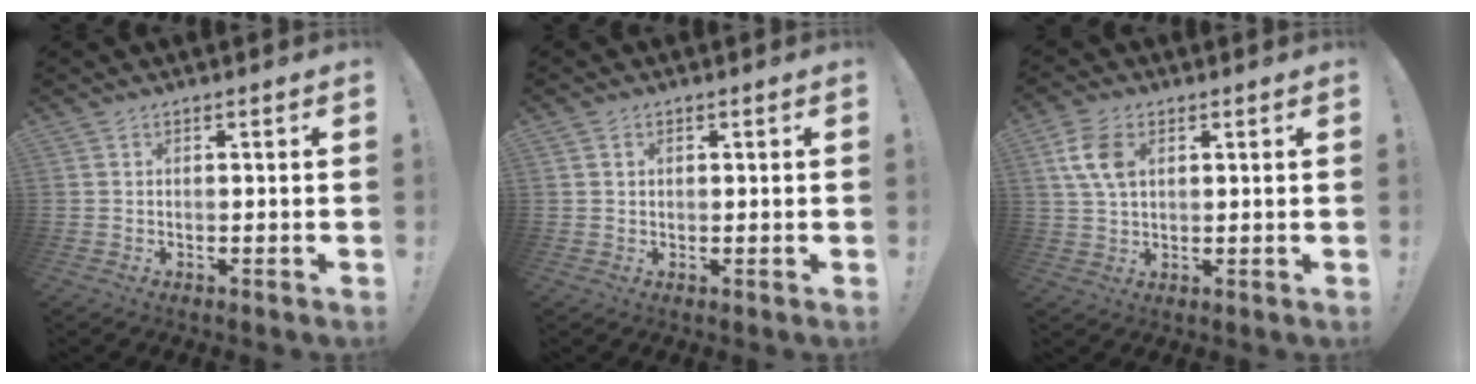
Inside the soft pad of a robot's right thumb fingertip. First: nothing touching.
{"total": 1.2, "force": [0.5, 1.0, 0.4], "torque": [-0.002, -0.001, 0.007]}
{"total": 9.3, "force": [3.1, 6.2, 6.2], "torque": [-0.119, 0.002, 0.061]}